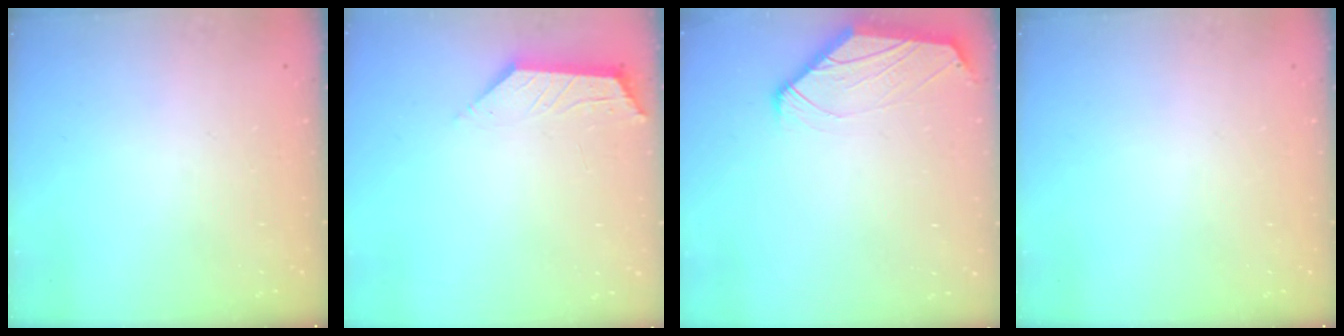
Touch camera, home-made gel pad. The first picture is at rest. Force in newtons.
{"total": 2.0, "press": 1.9, "slide": 0.4}
{"total": 0.6, "press": 0.6, "slide": 0.2}
{"total": 0.0}